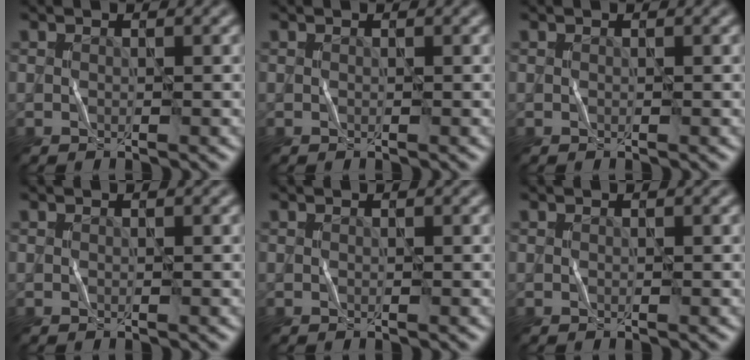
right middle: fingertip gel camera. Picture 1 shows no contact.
{"total": 0.0}
{"total": 0.0}
{"total": 0.0}
{"total": 0.0}
{"total": 0.0}